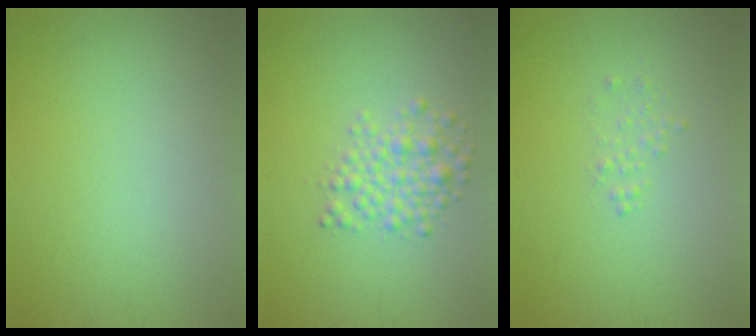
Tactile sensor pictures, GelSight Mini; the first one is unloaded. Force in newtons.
{"total": 3.0, "press": 3.0, "slide": 0.2}
{"total": 0.9, "press": 0.9, "slide": 0.0}